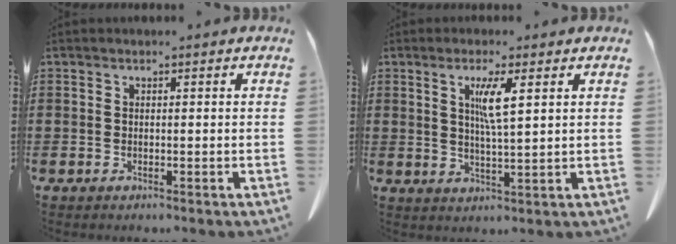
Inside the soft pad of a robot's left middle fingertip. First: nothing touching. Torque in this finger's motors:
{"motor_torque": [0.27, -0.01, 0.29, 0.13]}